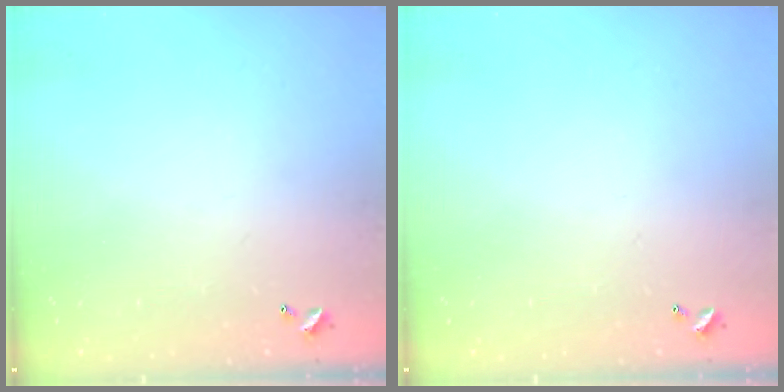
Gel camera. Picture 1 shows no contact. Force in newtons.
{"total": 0.0}